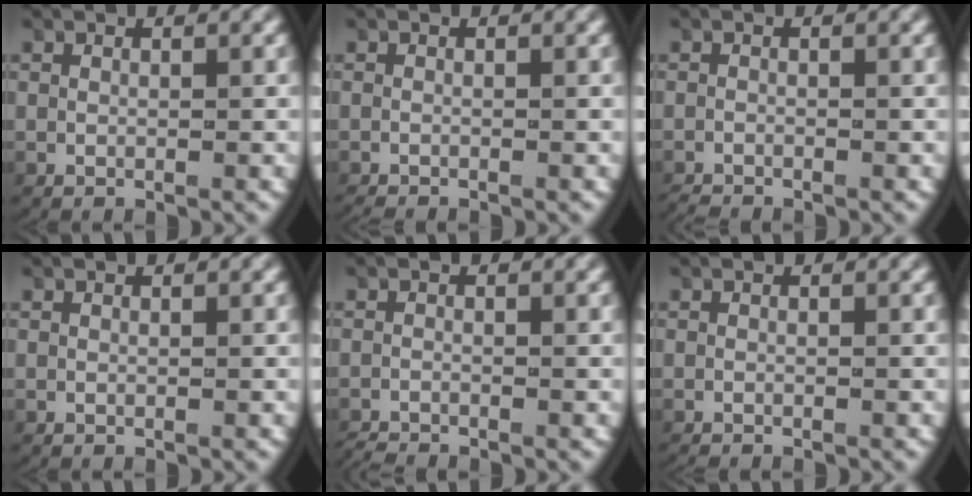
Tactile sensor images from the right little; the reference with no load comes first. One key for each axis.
{"total": 1.4, "fx": -1.4, "fy": 0.3, "fz": 0.2, "tx": -0.007, "ty": -0.009, "tz": -0.021}
{"total": 1.3, "fx": -1.3, "fy": 0.1, "fz": 0.1, "tx": -0.009, "ty": -0.010, "tz": -0.020}
{"total": 0.0}
{"total": 1.6, "fx": -1.6, "fy": 0.2, "fz": 0.1, "tx": -0.010, "ty": -0.010, "tz": -0.026}
{"total": 1.0, "fx": -1.0, "fy": 0.1, "fz": 0.1, "tx": -0.006, "ty": -0.006, "tz": -0.014}